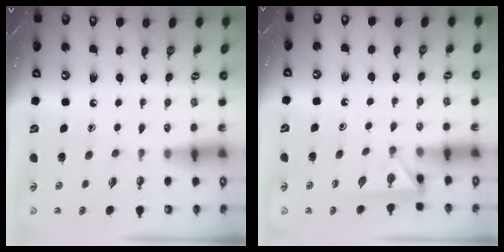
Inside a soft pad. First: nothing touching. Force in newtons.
{"total": 3.0, "press": 3.0, "slide": 0.4}